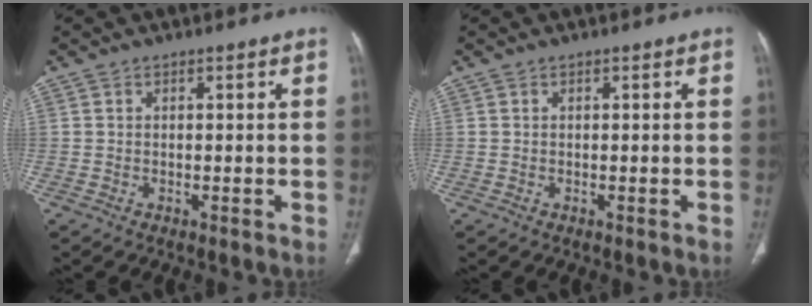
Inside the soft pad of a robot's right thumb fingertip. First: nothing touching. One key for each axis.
{"total": 0.0}